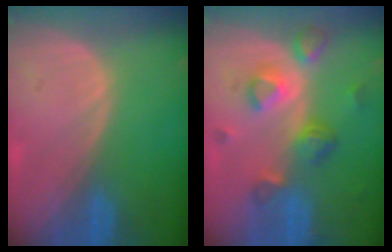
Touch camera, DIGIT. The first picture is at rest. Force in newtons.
{"total": 7.9, "press": 7.0, "slide": 3.7}